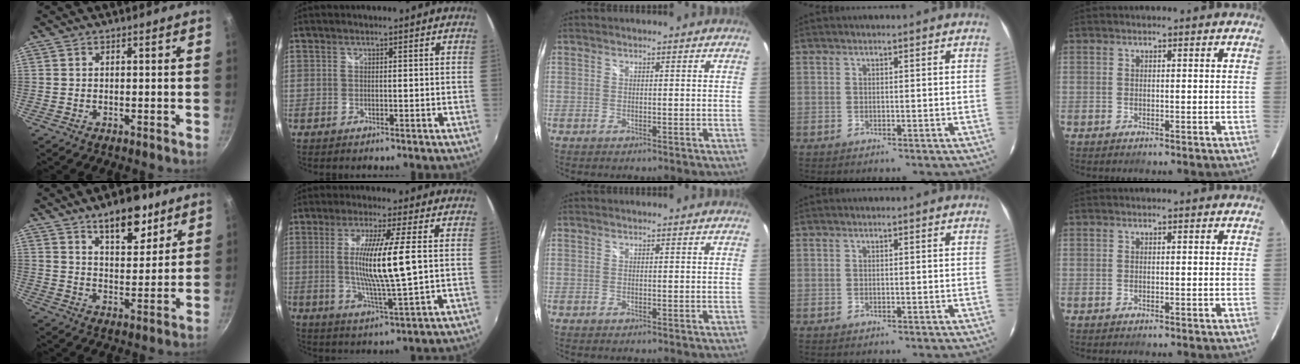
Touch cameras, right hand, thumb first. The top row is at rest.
{"thumb": {"total": 10.9, "force": [7.1, 5.0, 6.7], "torque": [-0.062, -0.041, 0.108]}, "index": {"total": 11.1, "force": [0.7, -0.6, 11.1], "torque": [-0.205, -0.017, 0.017]}}